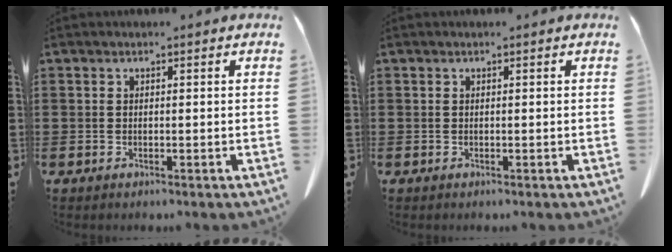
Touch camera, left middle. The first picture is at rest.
{"total": 0.0}